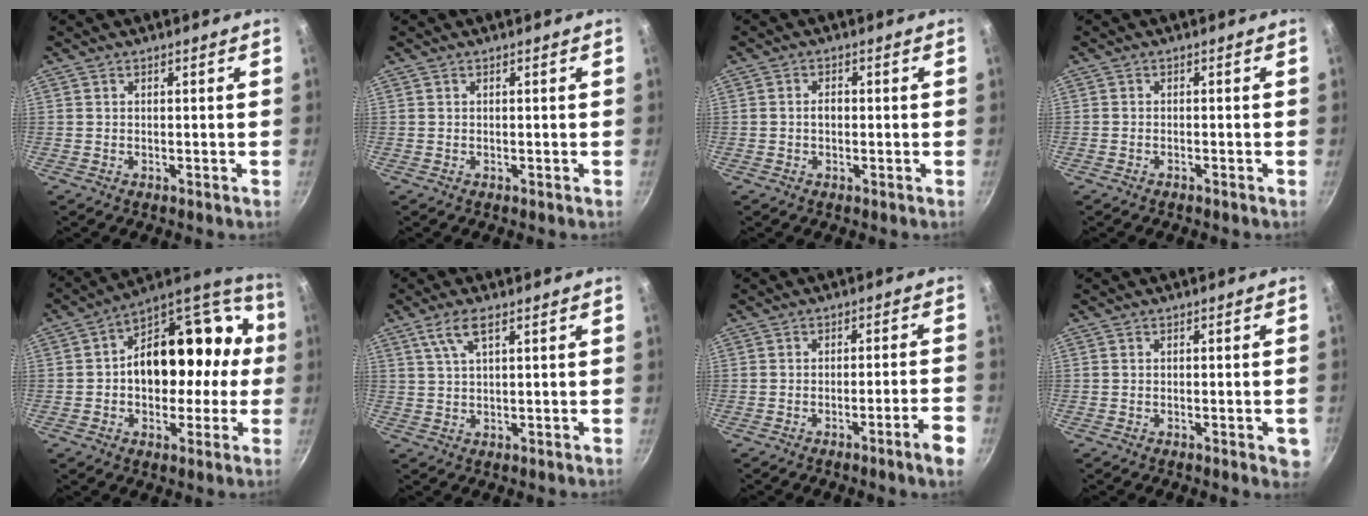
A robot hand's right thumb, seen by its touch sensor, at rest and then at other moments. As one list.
[{"total": 0.0}, {"total": 1.9, "force": [-0.2, 1.3, 1.4], "torque": [-0.017, 0.008, -0.004]}, {"total": 0.6, "force": [-0.6, 0.1, 0.2], "torque": [-0.017, 0.009, -0.013]}, {"total": 22.8, "force": [0.6, 16.0, 16.3], "torque": [-0.193, 0.064, 0.007]}, {"total": 4.8, "force": [2.4, 1.5, 3.9], "torque": [-0.079, 0.000, 0.051]}, {"total": 5.5, "force": [-3.1, -0.1, 4.5], "torque": [-0.063, 0.026, -0.040]}, {"total": 3.3, "force": [-1.2, 1.1, 2.8], "torque": [-0.028, -0.001, -0.017]}]